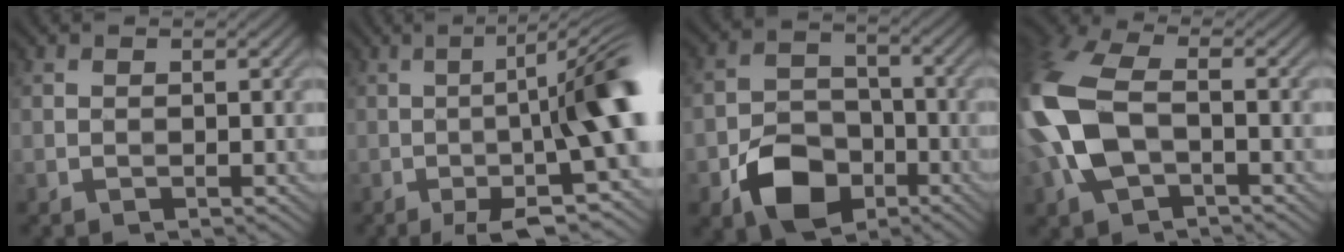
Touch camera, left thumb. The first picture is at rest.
{"total": 15.6, "force": [-3.2, 3.6, 14.8], "torque": [-0.167, 0.013, -0.042]}
{"total": 9.0, "force": [-4.7, 6.0, 4.7], "torque": [-0.092, -0.013, -0.095]}
{"total": 12.9, "force": [-1.7, 7.5, 10.3], "torque": [-0.290, -0.003, -0.036]}